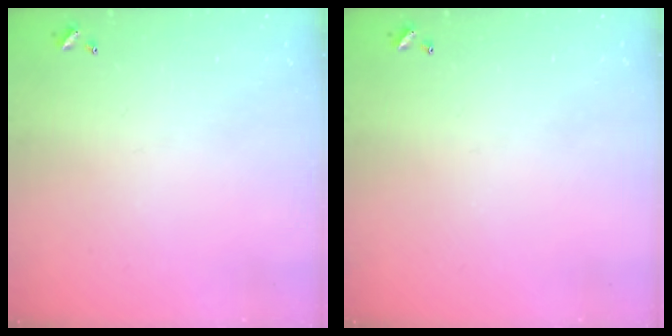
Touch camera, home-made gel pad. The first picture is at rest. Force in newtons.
{"total": 0.0}